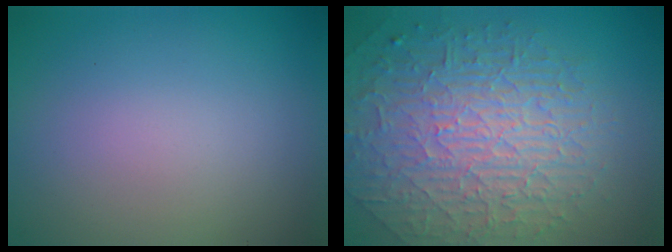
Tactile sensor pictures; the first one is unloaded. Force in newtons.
{"total": 9.7, "press": 6.2, "slide": 7.5}